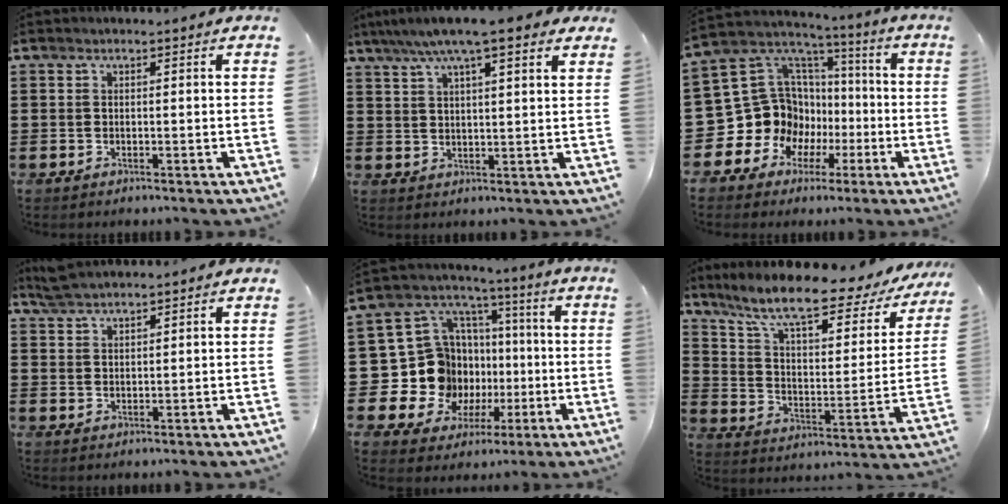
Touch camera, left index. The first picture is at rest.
{"total": 7.6, "force": [5.8, 1.0, 4.9], "torque": [-0.108, -0.006, 0.103]}
{"total": 14.1, "force": [-1.9, 13.3, 4.5], "torque": [-0.146, -0.025, -0.007]}
{"total": 3.4, "force": [3.2, 0.4, 1.0], "torque": [-0.028, -0.001, 0.062]}
{"total": 15.2, "force": [-2.0, 14.2, 5.0], "torque": [-0.139, -0.026, 0.000]}
{"total": 11.2, "force": [8.6, 1.8, 6.9], "torque": [-0.150, -0.053, 0.141]}